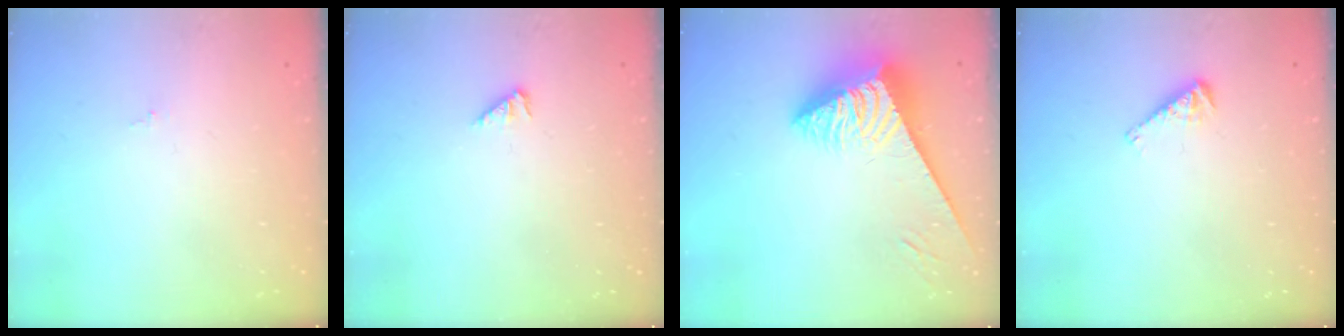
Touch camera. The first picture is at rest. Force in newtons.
{"total": 2.2, "press": 2.1, "slide": 0.5}
{"total": 6.5, "press": 6.4, "slide": 1.0}
{"total": 4.6, "press": 4.5, "slide": 0.6}